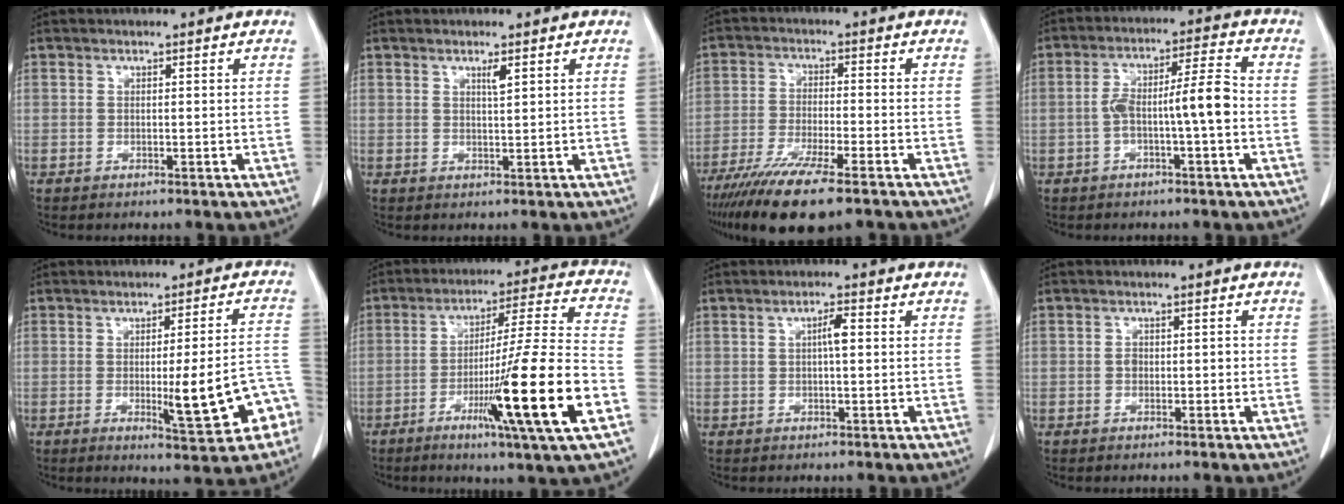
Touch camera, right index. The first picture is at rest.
{"total": 1.4, "force": [0.8, 0.0, 1.2], "torque": [-0.021, -0.004, 0.014]}
{"total": 13.3, "force": [-9.8, 1.6, 8.9], "torque": [-0.163, -0.035, -0.164]}
{"total": 7.9, "force": [-1.6, 0.6, 7.7], "torque": [-0.138, 0.027, -0.028]}
{"total": 11.7, "force": [-3.8, 1.5, 10.9], "torque": [-0.139, 0.008, -0.042]}
{"total": 19.0, "force": [-6.8, -1.2, 17.7], "torque": [-0.285, -0.018, -0.113]}
{"total": 2.4, "force": [0.3, 0.3, 2.3], "torque": [-0.041, 0.004, 0.004]}
{"total": 1.7, "force": [-0.3, 1.1, 1.3], "torque": [-0.018, 0.004, -0.004]}